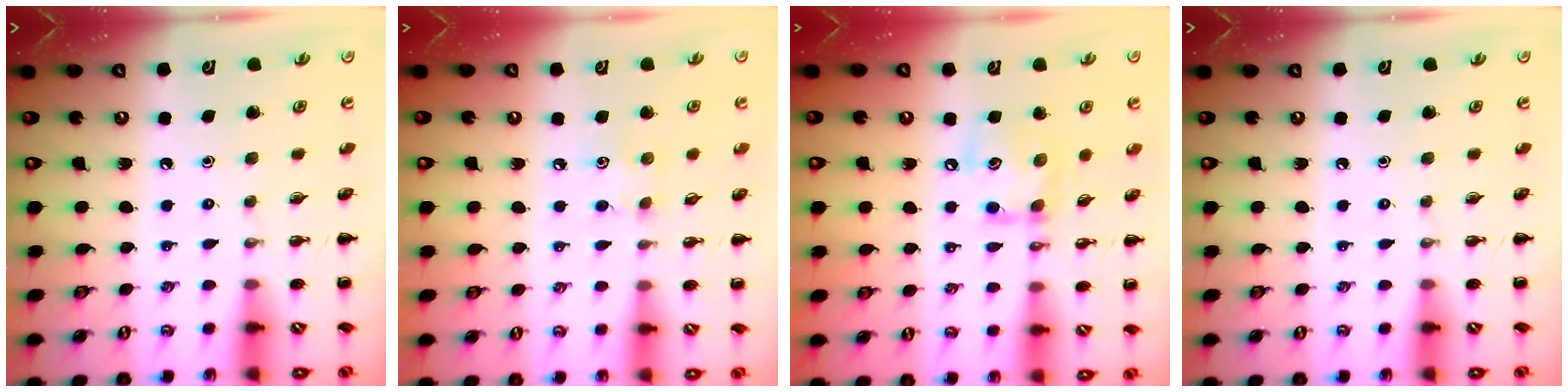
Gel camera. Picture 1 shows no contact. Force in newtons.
{"total": 4.0, "press": 3.9, "slide": 0.8}
{"total": 10.1, "press": 10.1, "slide": 0.6}
{"total": 0.0}